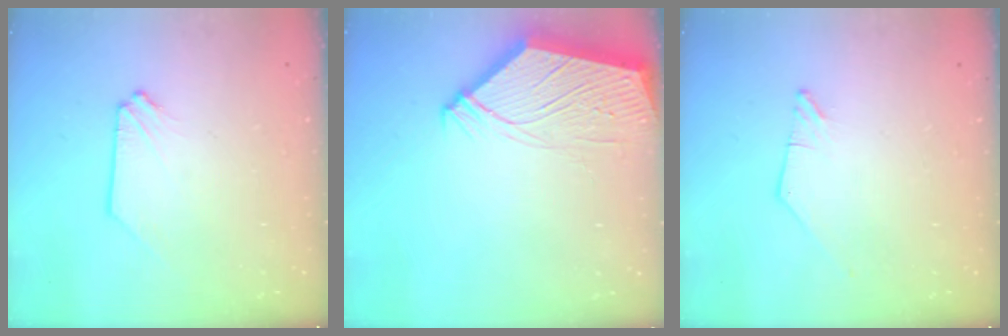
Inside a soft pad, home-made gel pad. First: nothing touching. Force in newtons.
{"total": 11.3, "press": 11.1, "slide": 1.8}
{"total": 0.0}